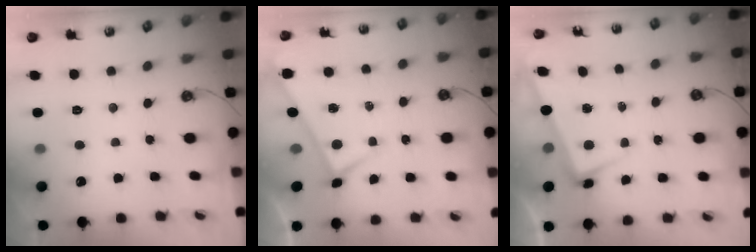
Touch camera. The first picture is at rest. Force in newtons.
{"total": 0.0}
{"total": 3.0, "press": 2.8, "slide": 1.1}